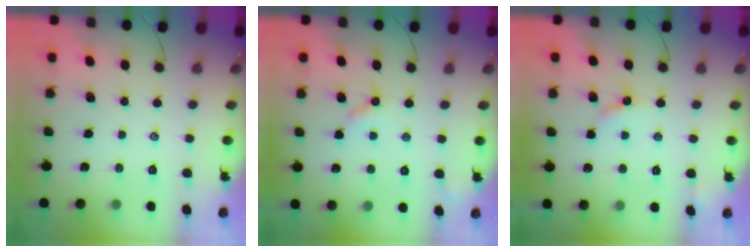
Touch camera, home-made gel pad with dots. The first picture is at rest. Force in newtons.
{"total": 3.9, "press": 3.8, "slide": 0.6}
{"total": 3.6, "press": 3.6, "slide": 0.4}